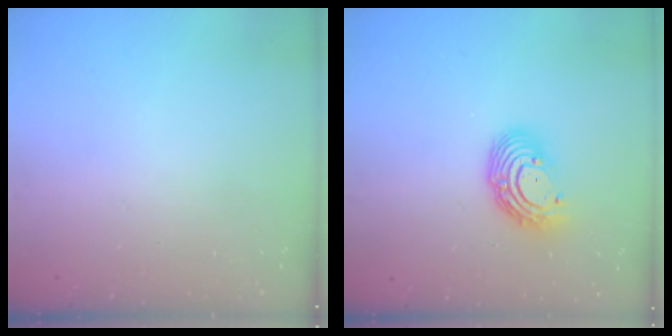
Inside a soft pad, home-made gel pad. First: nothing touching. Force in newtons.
{"total": 10.7, "press": 10.6, "slide": 0.9}